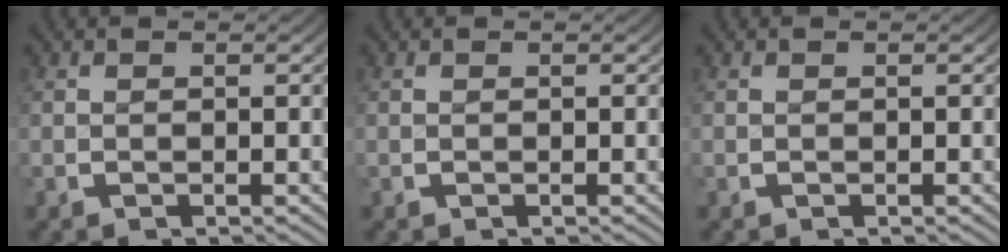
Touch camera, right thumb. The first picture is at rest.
{"total": 0.0}
{"total": 0.0}